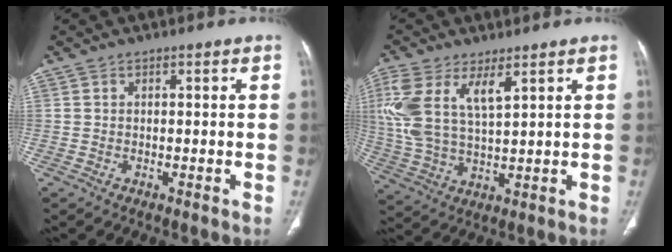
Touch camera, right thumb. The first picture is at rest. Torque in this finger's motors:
{"motor_torque": [1.02, 0.85, 1.58, 0.49, 0.18]}